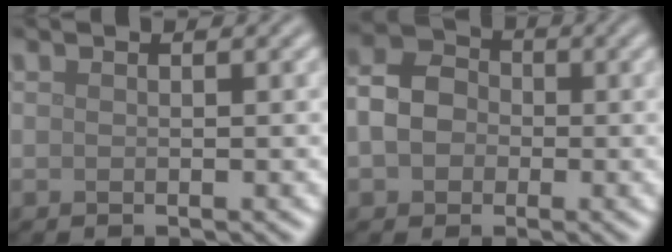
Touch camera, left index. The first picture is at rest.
{"total": 4.5, "force": [-0.7, 3.7, 2.4], "torque": [-0.041, 0.004, -0.020]}